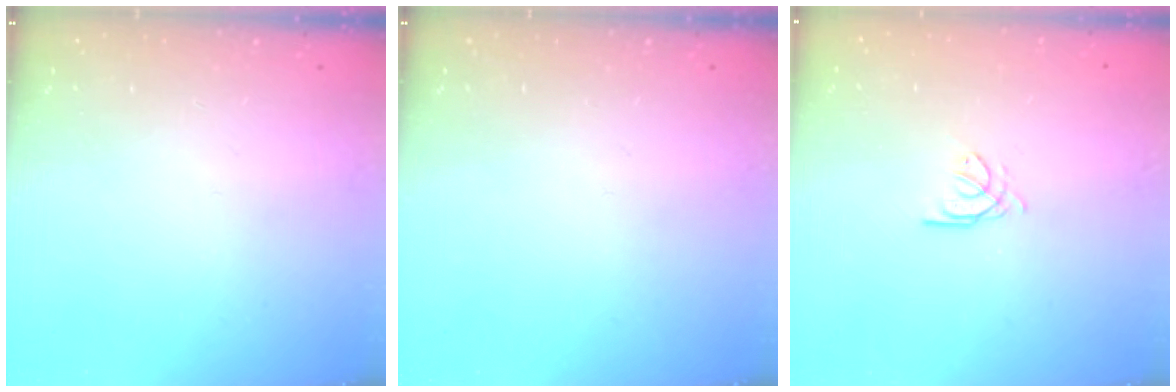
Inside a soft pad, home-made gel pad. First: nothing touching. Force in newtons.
{"total": 0.0}
{"total": 2.4, "press": 2.4, "slide": 0.1}